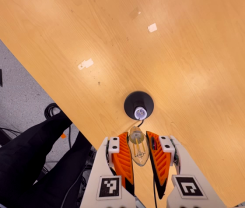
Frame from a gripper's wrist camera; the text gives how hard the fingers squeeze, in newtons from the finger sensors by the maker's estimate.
{"total": 24.4, "left": 27.1, "right": 21.6}